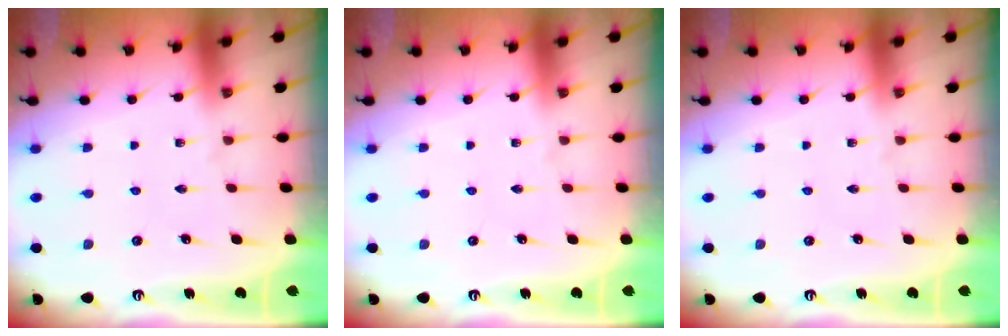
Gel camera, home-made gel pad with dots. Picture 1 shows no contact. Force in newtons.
{"total": 0.0}
{"total": 0.0}